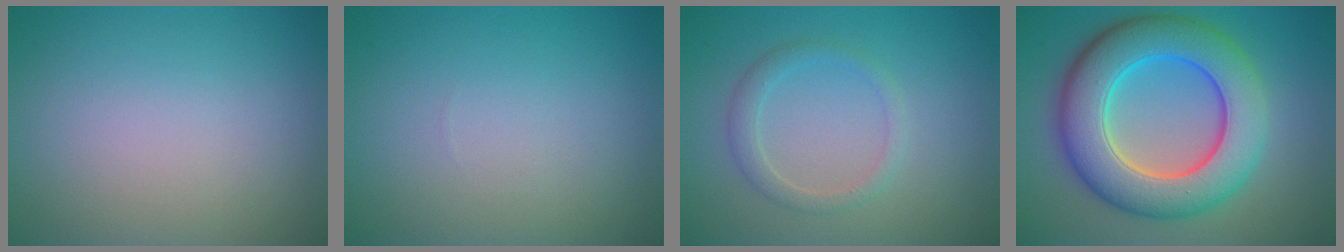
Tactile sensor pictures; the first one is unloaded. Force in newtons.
{"total": 0.0}
{"total": 1.8, "press": 1.8, "slide": 0.1}
{"total": 10.3, "press": 10.3, "slide": 0.3}